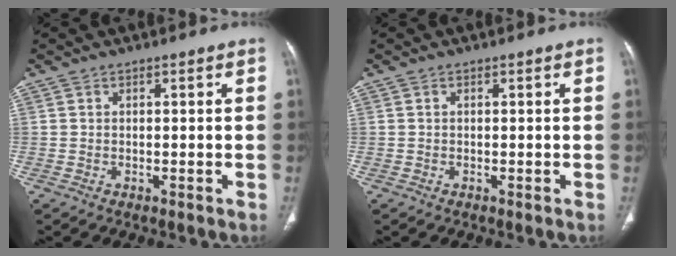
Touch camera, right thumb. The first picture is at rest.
{"total": 0.0}